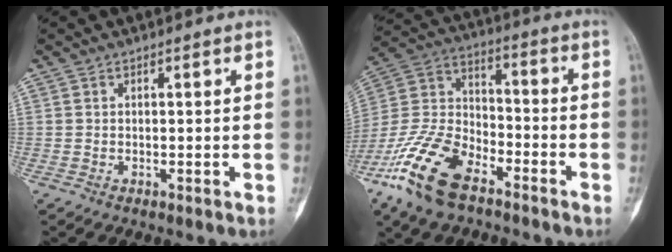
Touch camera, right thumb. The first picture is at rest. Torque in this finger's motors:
{"motor_torque": [0.44, 0.23, 1.54, -1.23, 0.14]}